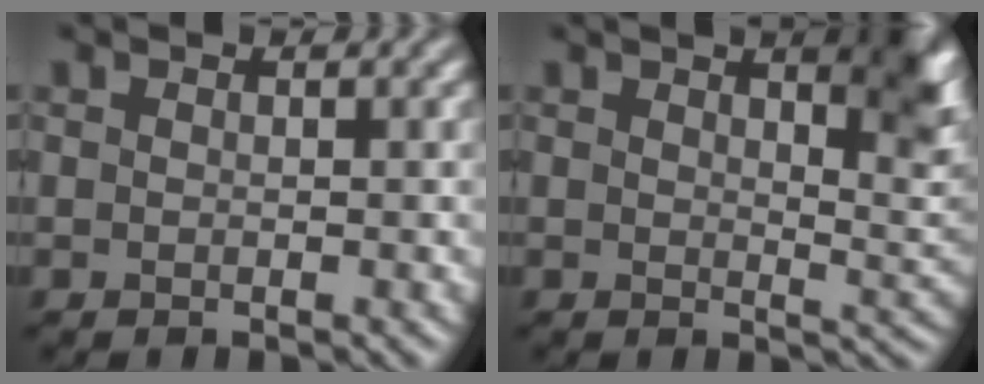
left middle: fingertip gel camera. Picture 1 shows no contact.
{"total": 5.0, "force": [2.7, 1.5, 3.9], "torque": [-0.037, -0.001, 0.042]}